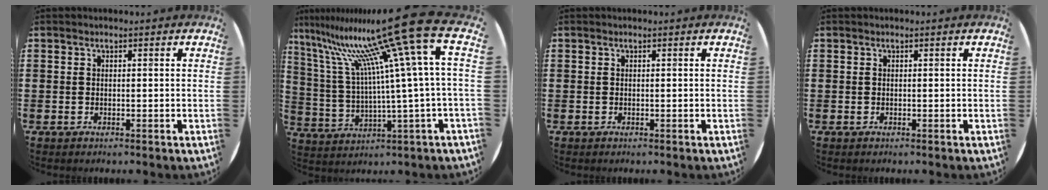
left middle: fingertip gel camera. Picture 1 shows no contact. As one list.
[{"total": 16.9, "force": [12.0, 1.3, 11.7], "torque": [-0.239, -0.075, 0.193]}, {"total": 0.0}, {"total": 0.0}]